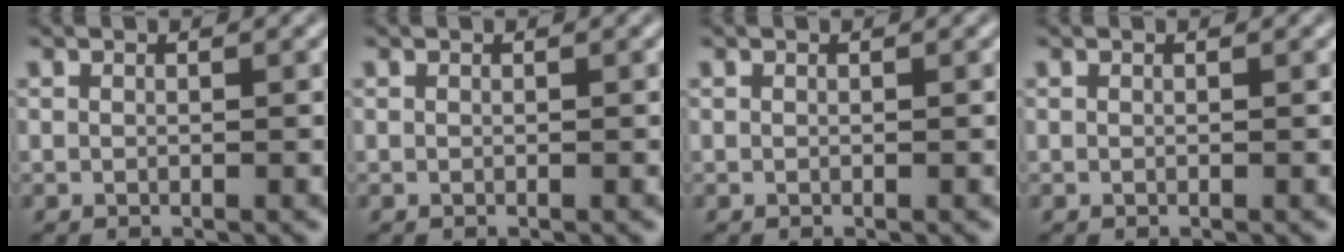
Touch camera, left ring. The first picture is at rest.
{"total": 0.0}
{"total": 0.0}
{"total": 0.0}